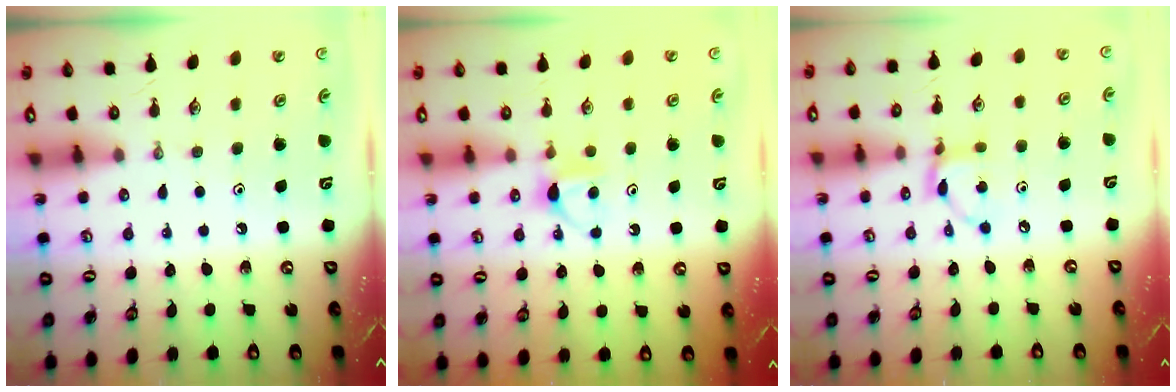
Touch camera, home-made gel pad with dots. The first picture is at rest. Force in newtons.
{"total": 5.3, "press": 5.3, "slide": 0.8}
{"total": 7.0, "press": 7.0, "slide": 0.3}